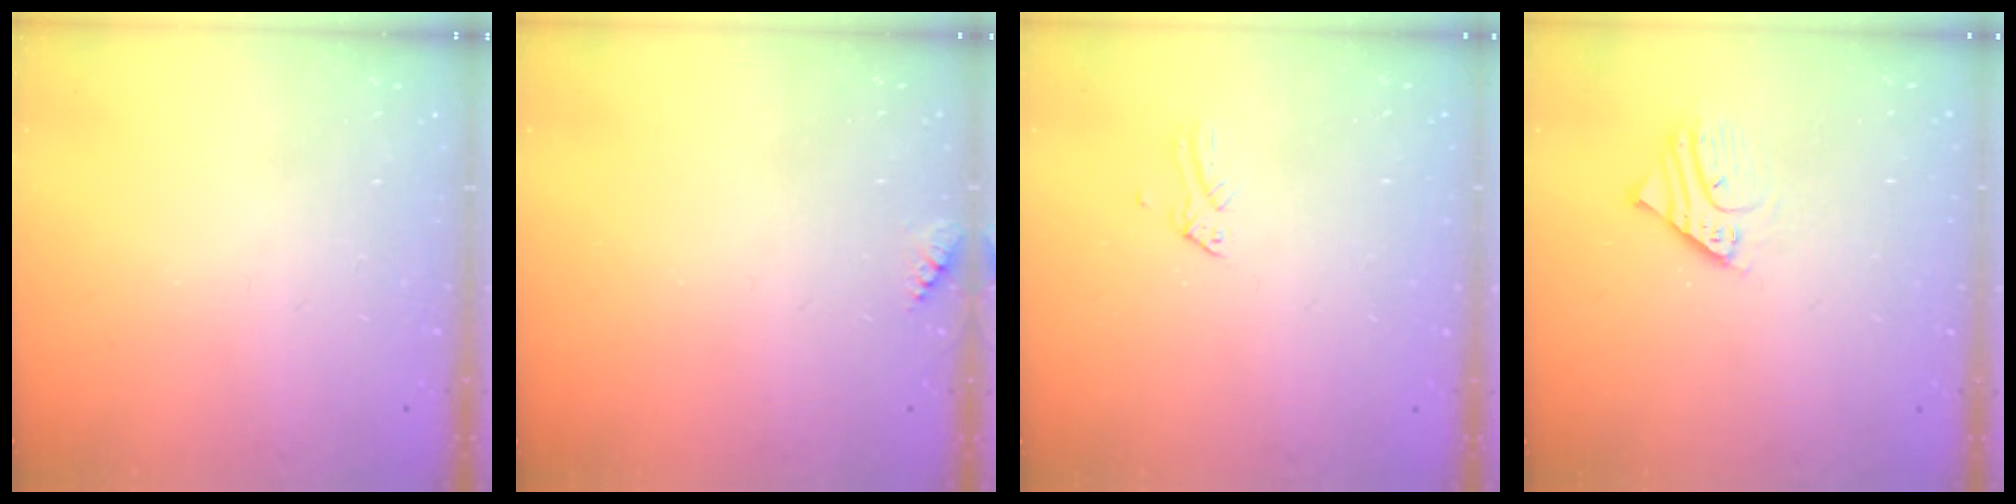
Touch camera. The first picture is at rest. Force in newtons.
{"total": 3.5, "press": 3.5, "slide": 0.4}
{"total": 0.0}
{"total": 2.9, "press": 2.9, "slide": 0.3}